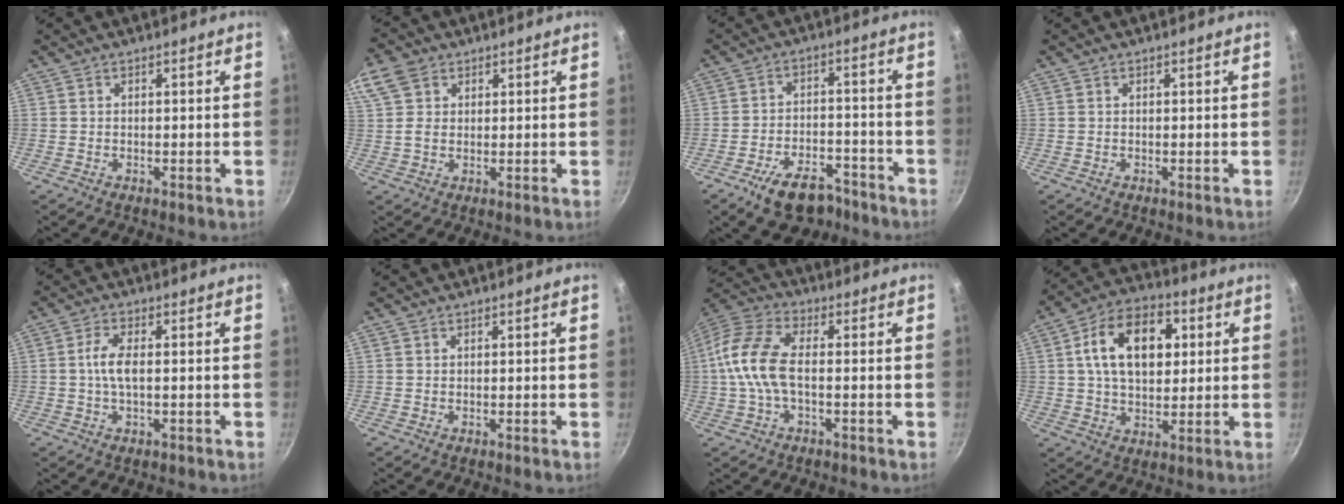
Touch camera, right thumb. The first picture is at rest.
{"total": 8.4, "force": [3.6, 6.1, 4.5], "torque": [-0.085, 0.007, 0.064]}
{"total": 10.7, "force": [-7.2, 5.6, 5.6], "torque": [-0.067, 0.054, -0.112]}
{"total": 0.0}
{"total": 4.9, "force": [-0.1, 2.1, 4.5], "torque": [-0.094, 0.007, -0.007]}
{"total": 0.0}
{"total": 11.8, "force": [-0.7, 6.0, 10.1], "torque": [-0.214, 0.029, -0.033]}
{"total": 15.5, "force": [3.5, 9.9, 11.4], "torque": [-0.158, 0.011, 0.048]}